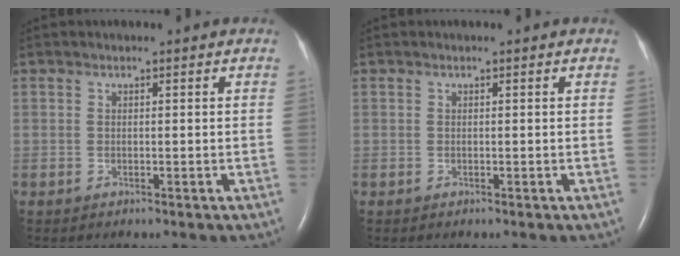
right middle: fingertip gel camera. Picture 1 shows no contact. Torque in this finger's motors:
{"motor_torque": [-0.06, 0.11, 0.00, 0.00]}